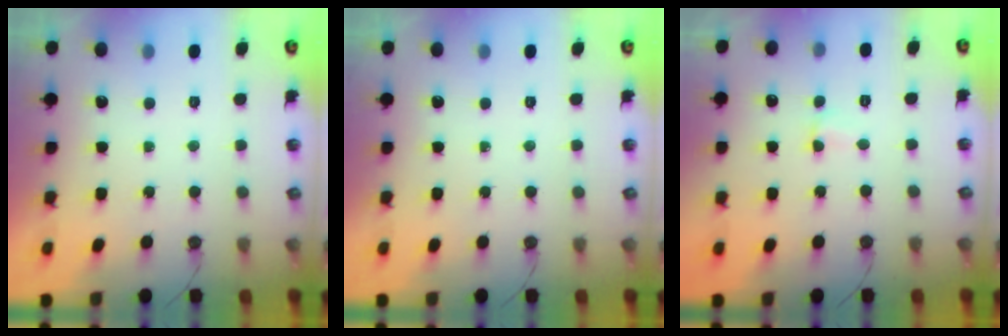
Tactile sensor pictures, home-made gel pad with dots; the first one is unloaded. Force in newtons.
{"total": 0.0}
{"total": 1.3, "press": 1.2, "slide": 0.4}